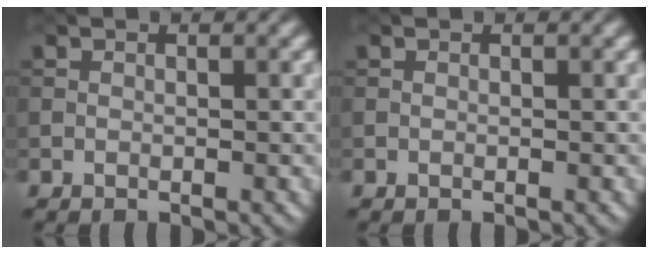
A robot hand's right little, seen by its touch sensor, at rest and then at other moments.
{"total": 0.0}